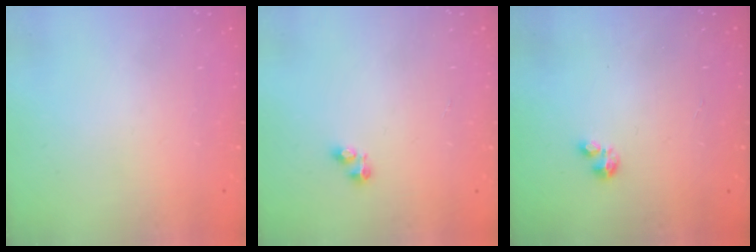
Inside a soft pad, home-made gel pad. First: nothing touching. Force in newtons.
{"total": 2.8, "press": 2.8, "slide": 0.4}
{"total": 0.7, "press": 0.6, "slide": 0.2}